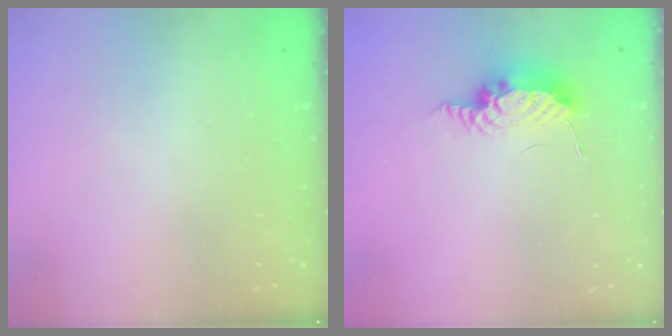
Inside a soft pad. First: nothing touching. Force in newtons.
{"total": 8.5, "press": 8.3, "slide": 1.8}